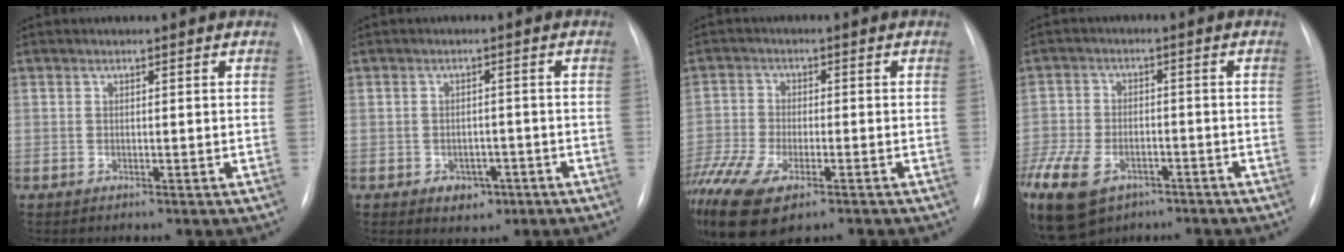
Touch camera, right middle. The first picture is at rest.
{"total": 3.6, "force": [-1.8, 2.6, 1.7], "torque": [-0.016, 0.007, -0.015]}
{"total": 16.9, "force": [-10.9, 6.5, 11.1], "torque": [-0.284, -0.032, -0.185]}
{"total": 25.5, "force": [-13.5, 16.7, 13.7], "torque": [-0.424, -0.033, -0.215]}